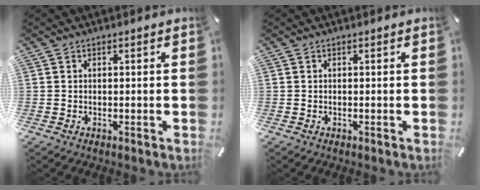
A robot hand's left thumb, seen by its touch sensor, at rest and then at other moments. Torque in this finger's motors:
{"motor_torque": [-0.12, -0.10, -0.02, 0.02, -0.01]}